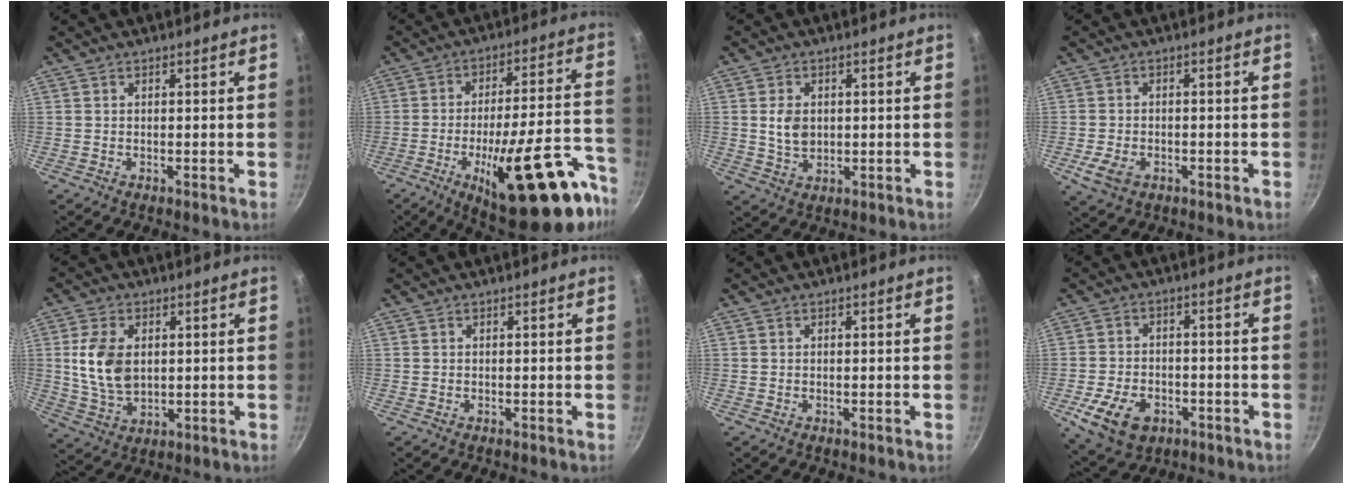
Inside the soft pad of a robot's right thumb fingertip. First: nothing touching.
{"total": 26.2, "force": [-13.3, 8.0, 21.1], "torque": [-0.257, 0.061, -0.193]}
{"total": 5.1, "force": [0.6, 3.8, 3.4], "torque": [-0.048, -0.007, 0.015]}
{"total": 5.3, "force": [-2.1, 3.6, 3.4], "torque": [-0.064, 0.008, -0.031]}
{"total": 10.5, "force": [1.6, 6.9, 7.7], "torque": [-0.139, -0.014, 0.036]}
{"total": 0.0}
{"total": 0.0}
{"total": 11.0, "force": [-4.5, 7.3, 6.8], "torque": [-0.115, 0.016, -0.069]}